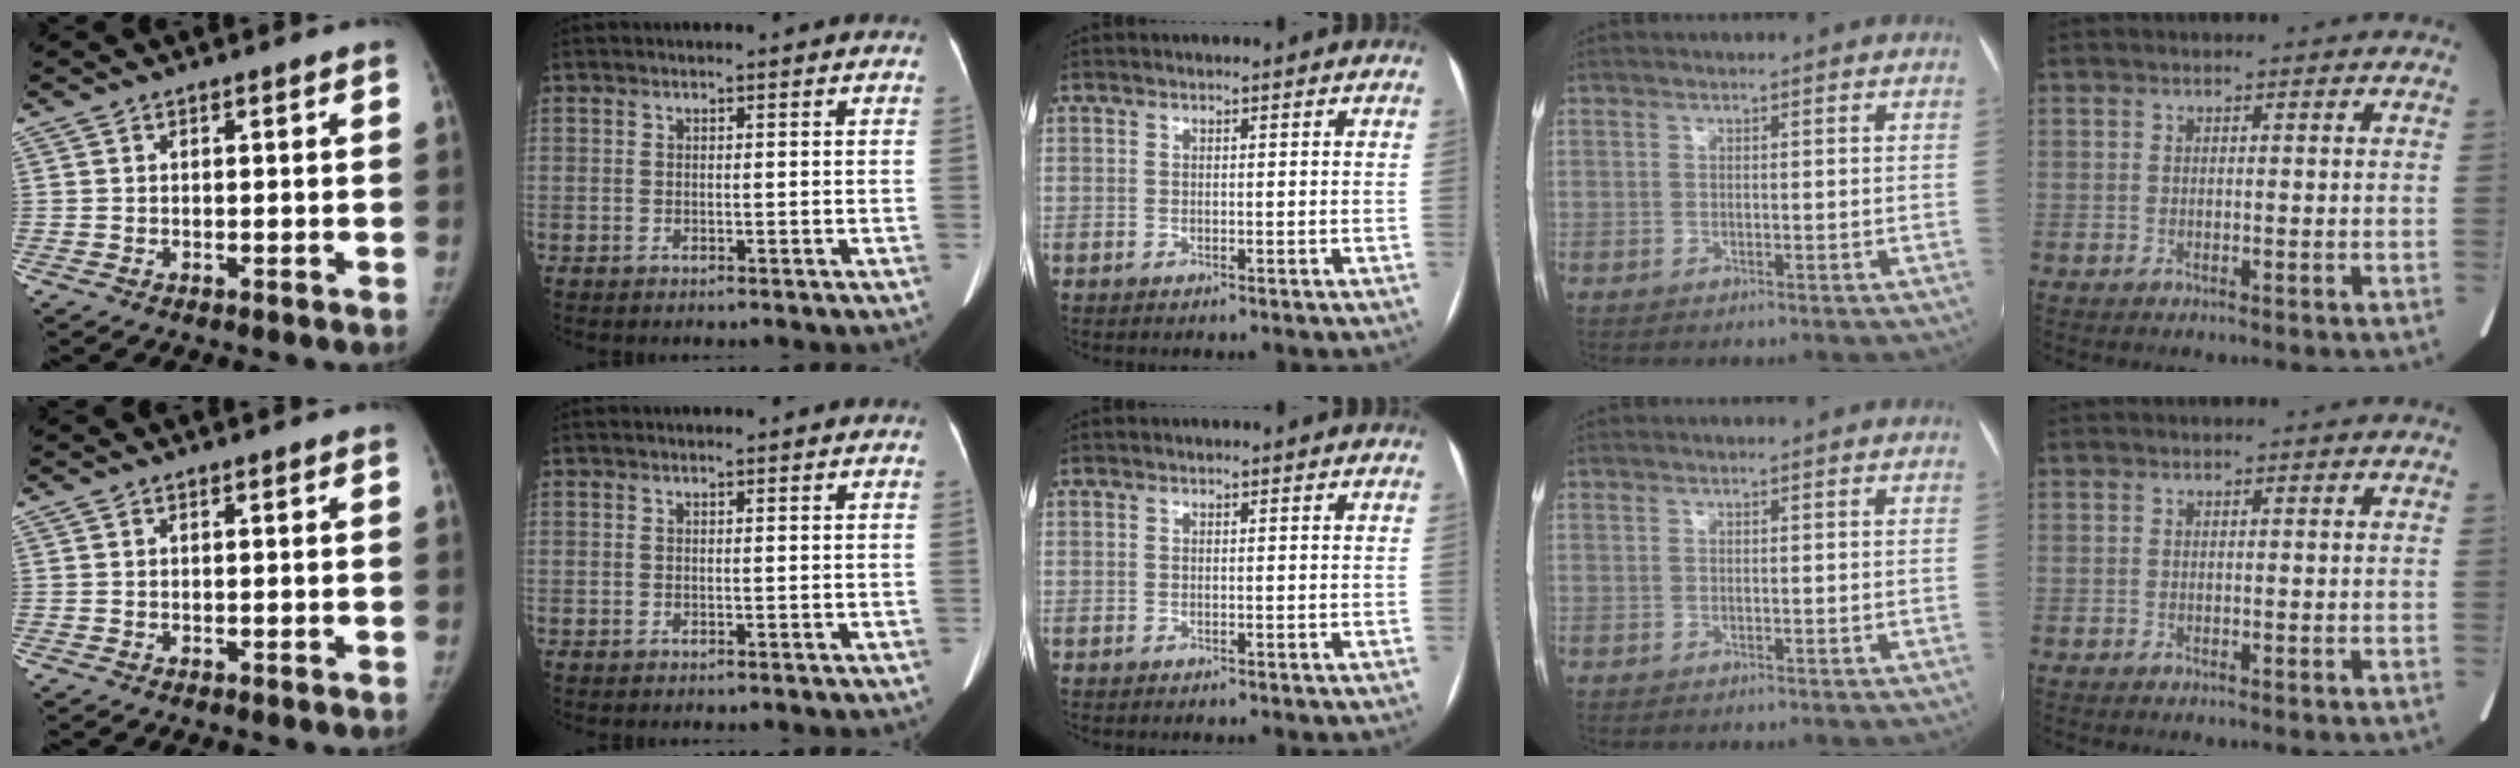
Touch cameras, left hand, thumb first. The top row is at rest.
{}